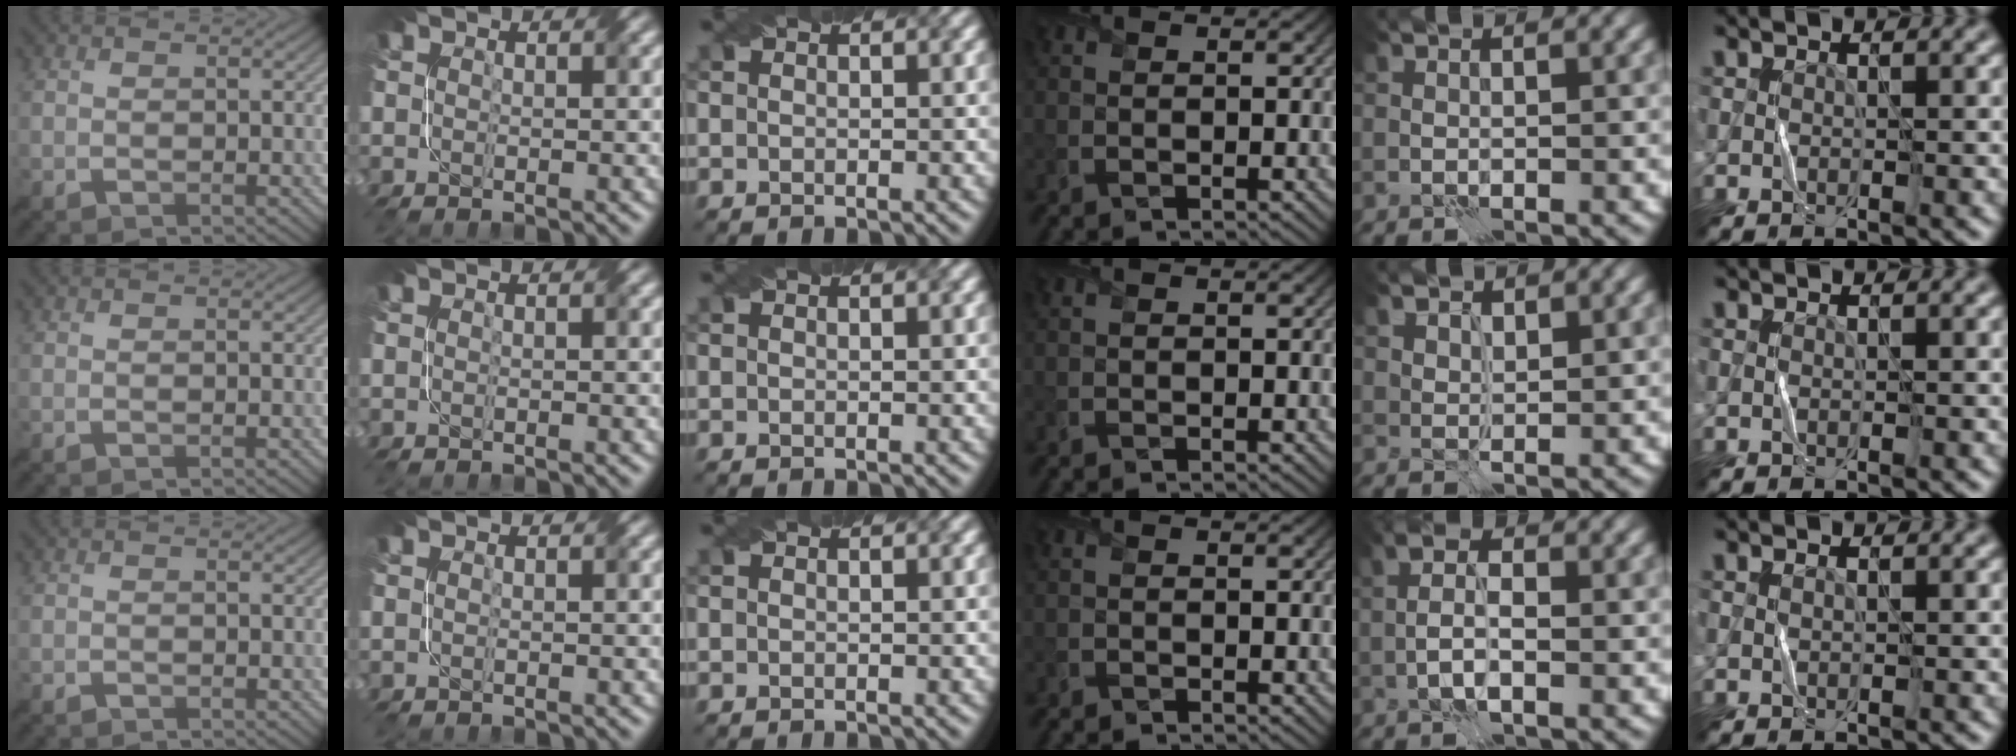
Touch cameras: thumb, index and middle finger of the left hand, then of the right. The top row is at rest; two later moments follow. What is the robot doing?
{"motion": "fold", "object": "bubble wrap"}